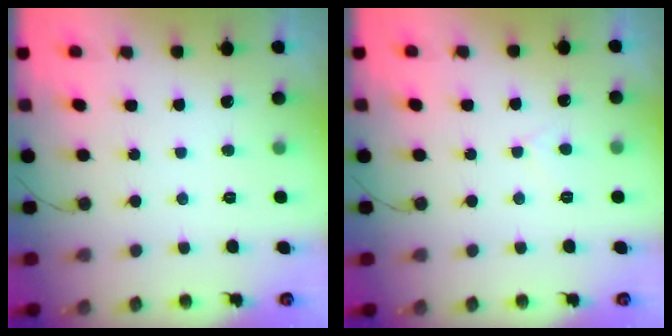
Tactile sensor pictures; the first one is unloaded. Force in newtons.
{"total": 2.7, "press": 2.7, "slide": 0.3}